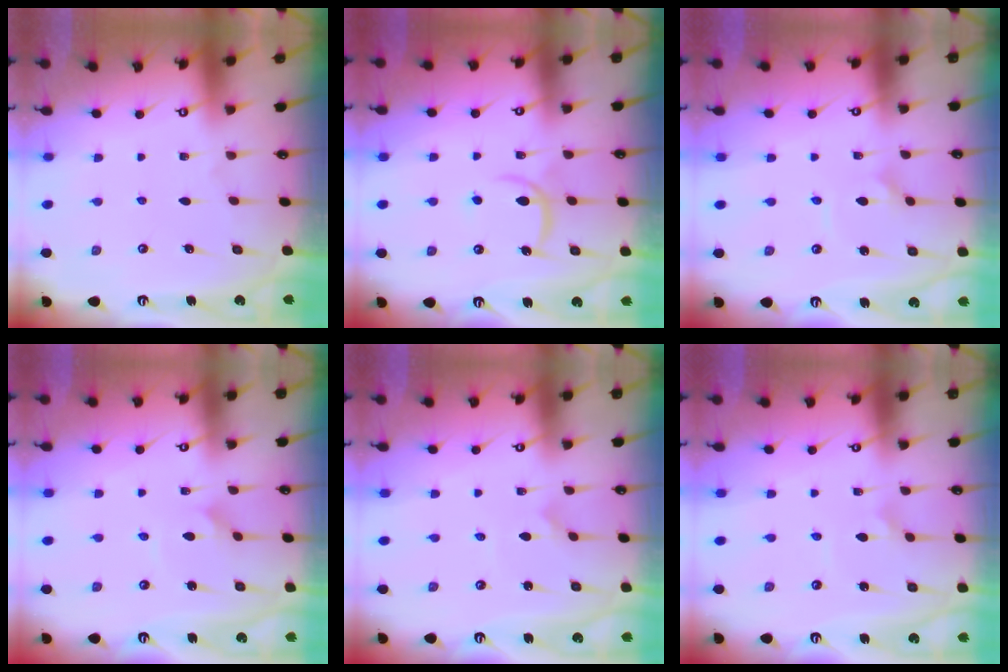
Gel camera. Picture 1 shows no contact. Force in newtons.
{"total": 7.5, "press": 7.4, "slide": 0.7}
{"total": 2.1, "press": 2.1, "slide": 0.1}
{"total": 4.7, "press": 4.7, "slide": 0.3}
{"total": 1.6, "press": 1.6, "slide": 0.1}
{"total": 2.2, "press": 2.2, "slide": 0.1}